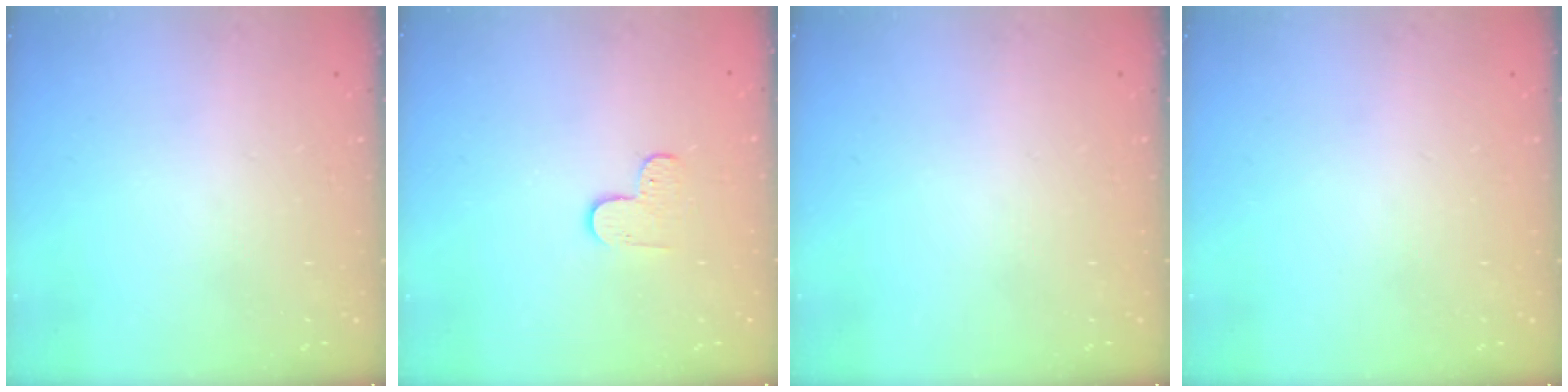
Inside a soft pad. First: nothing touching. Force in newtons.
{"total": 3.5, "press": 3.5, "slide": 0.4}
{"total": 0.0}
{"total": 0.0}